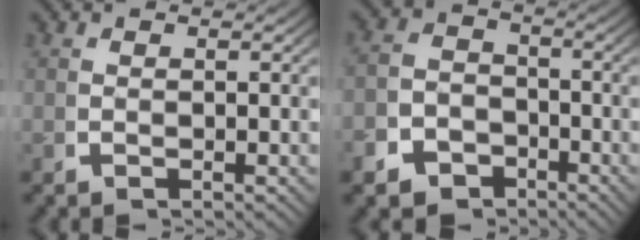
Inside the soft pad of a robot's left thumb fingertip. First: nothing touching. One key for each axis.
{"total": 6.0, "fx": -3.6, "fy": 4.6, "fz": 1.5, "tx": -0.012, "ty": -0.025, "tz": -0.061}